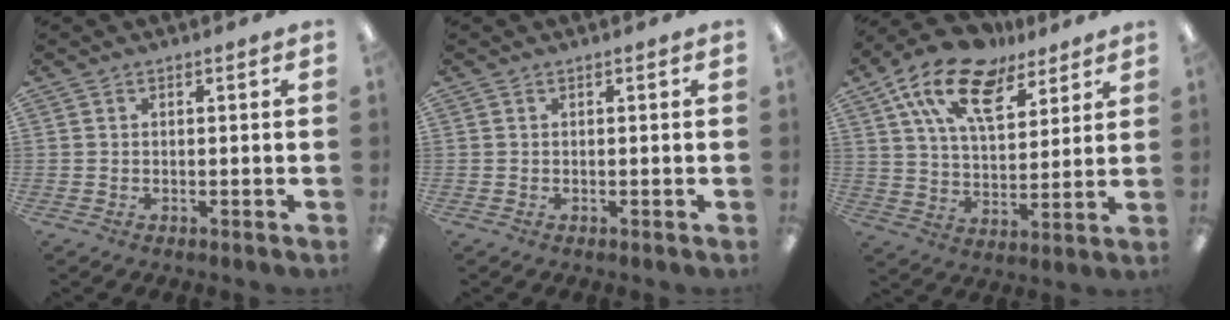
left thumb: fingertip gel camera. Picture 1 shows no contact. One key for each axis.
{"total": 0.0}
{"total": 17.0, "fx": 11.0, "fy": 8.8, "fz": 9.5, "tx": -0.176, "ty": -0.050, "tz": 0.198}